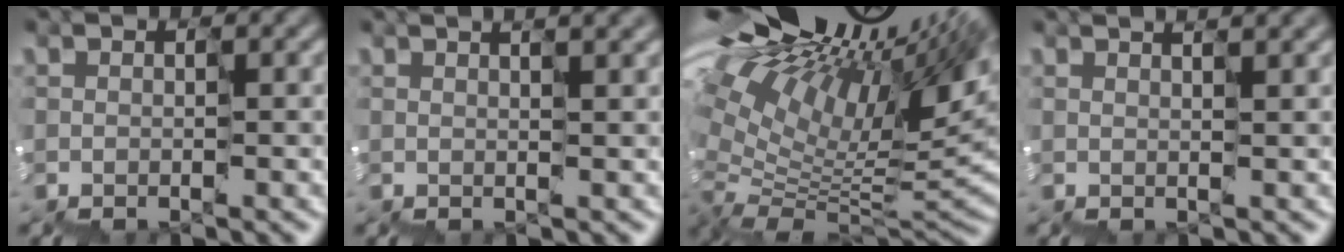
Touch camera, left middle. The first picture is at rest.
{"total": 6.3, "force": [2.5, 2.8, 5.0], "torque": [-0.055, 0.046, 0.016]}
{"total": 14.7, "force": [7.7, 4.9, 11.5], "torque": [-0.169, 0.047, 0.151]}
{"total": 4.9, "force": [2.5, 2.1, 3.7], "torque": [-0.034, 0.049, 0.018]}